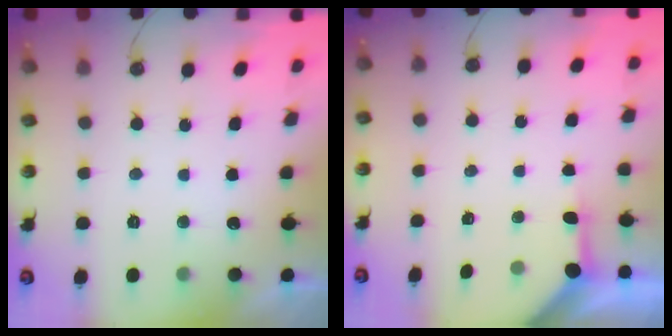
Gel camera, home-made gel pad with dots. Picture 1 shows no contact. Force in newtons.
{"total": 3.6, "press": 3.5, "slide": 0.5}